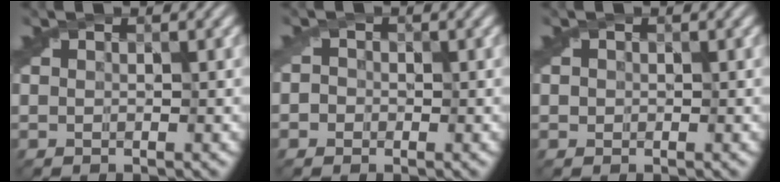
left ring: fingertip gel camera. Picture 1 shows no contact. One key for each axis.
{"total": 1.9, "fx": 0.1, "fy": 1.8, "fz": 0.8, "tx": -0.007, "ty": 0.009, "tz": -0.014}
{"total": 0.7, "fx": -0.1, "fy": 0.7, "fz": 0.1, "tx": -0.001, "ty": -0.003, "tz": -0.005}